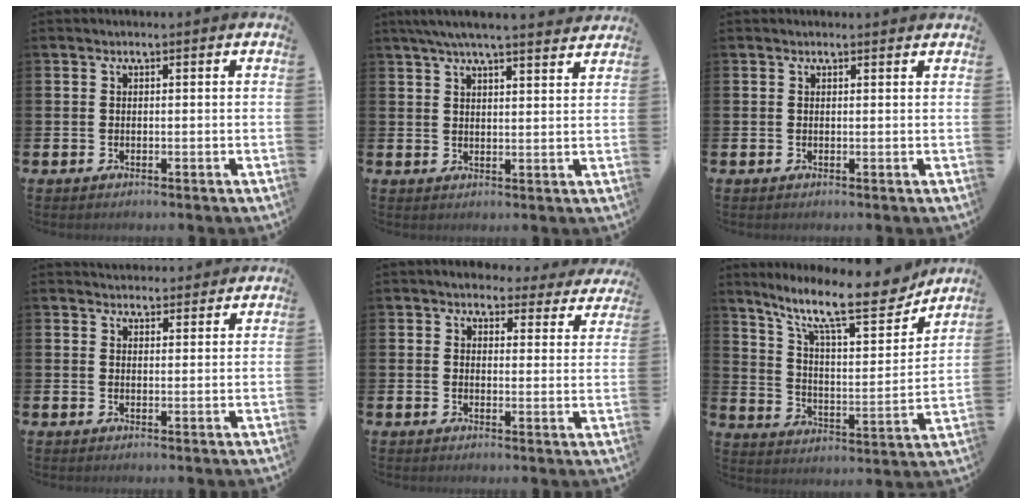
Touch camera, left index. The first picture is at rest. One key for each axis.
{"total": 5.9, "fx": 5.5, "fy": 0.2, "fz": 2.3, "tx": -0.057, "ty": -0.016, "tz": 0.099}
{"total": 0.6, "fx": 0.5, "fy": 0.0, "fz": 0.1, "tx": 0.005, "ty": -0.003, "tz": 0.009}
{"total": 3.1, "fx": 3.0, "fy": 0.9, "fz": -0.2, "tx": 0.005, "ty": -0.014, "tz": 0.054}
{"total": 4.1, "fx": 3.8, "fy": 1.7, "fz": 0.4, "tx": -0.015, "ty": -0.021, "tz": 0.065}
{"total": 14.8, "fx": 11.5, "fy": 3.5, "fz": 8.5, "tx": -0.168, "ty": -0.067, "tz": 0.192}